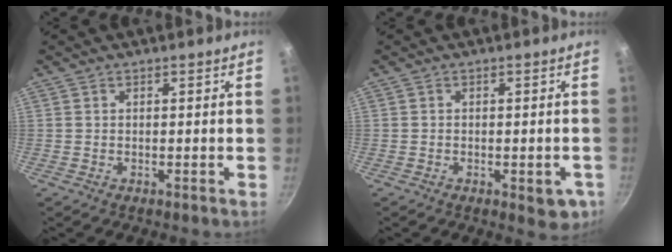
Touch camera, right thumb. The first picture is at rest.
{"total": 5.0, "force": [-1.8, 2.5, 3.9], "torque": [-0.030, 0.003, -0.021]}